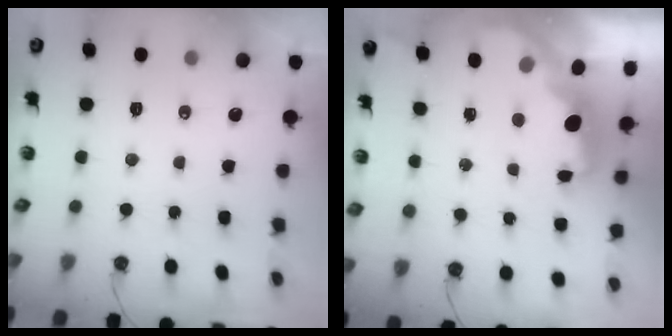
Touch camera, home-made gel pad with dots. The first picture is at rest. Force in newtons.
{"total": 2.3, "press": 2.0, "slide": 1.1}